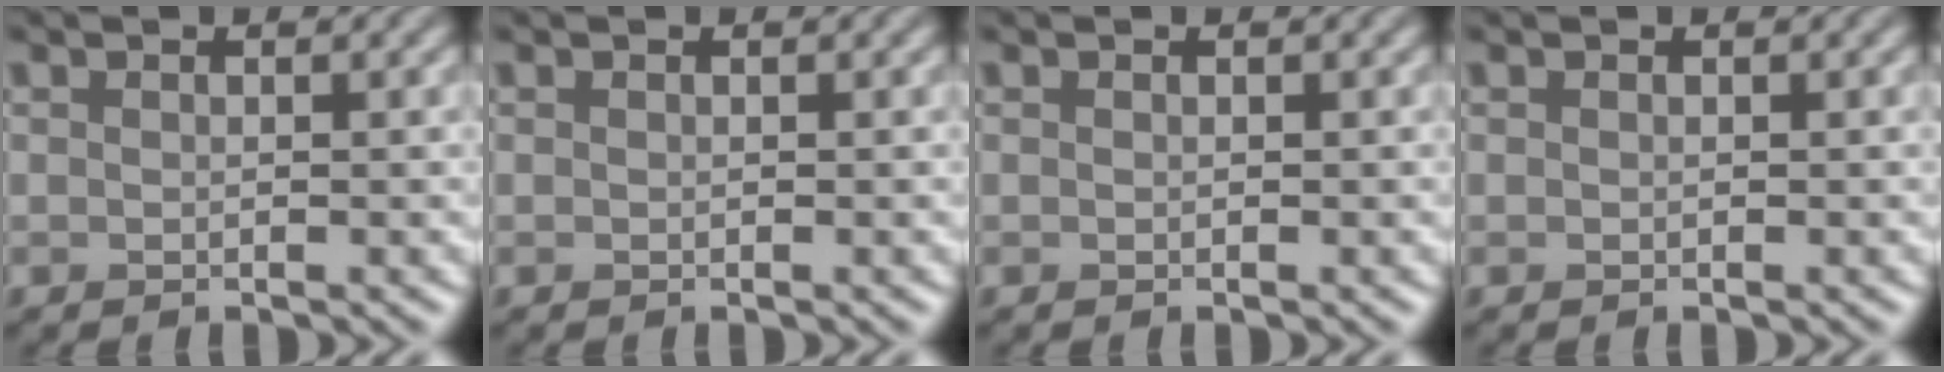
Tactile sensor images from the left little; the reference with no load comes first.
{"total": 0.0}
{"total": 0.0}
{"total": 0.0}